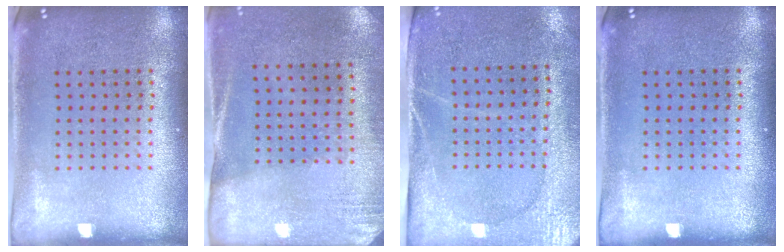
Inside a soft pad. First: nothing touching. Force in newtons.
{"total": 2.6, "press": 2.3, "slide": 1.3}
{"total": 2.9, "press": 2.5, "slide": 1.4}
{"total": 0.0}